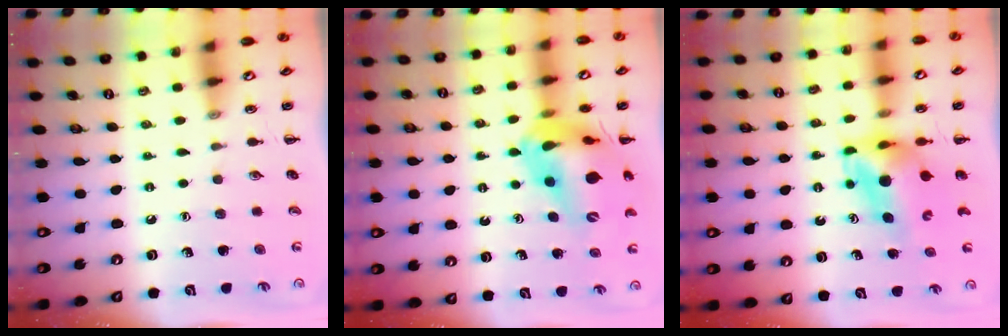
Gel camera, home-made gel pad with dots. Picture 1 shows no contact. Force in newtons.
{"total": 16.9, "press": 16.1, "slide": 5.1}
{"total": 5.1, "press": 4.9, "slide": 1.2}